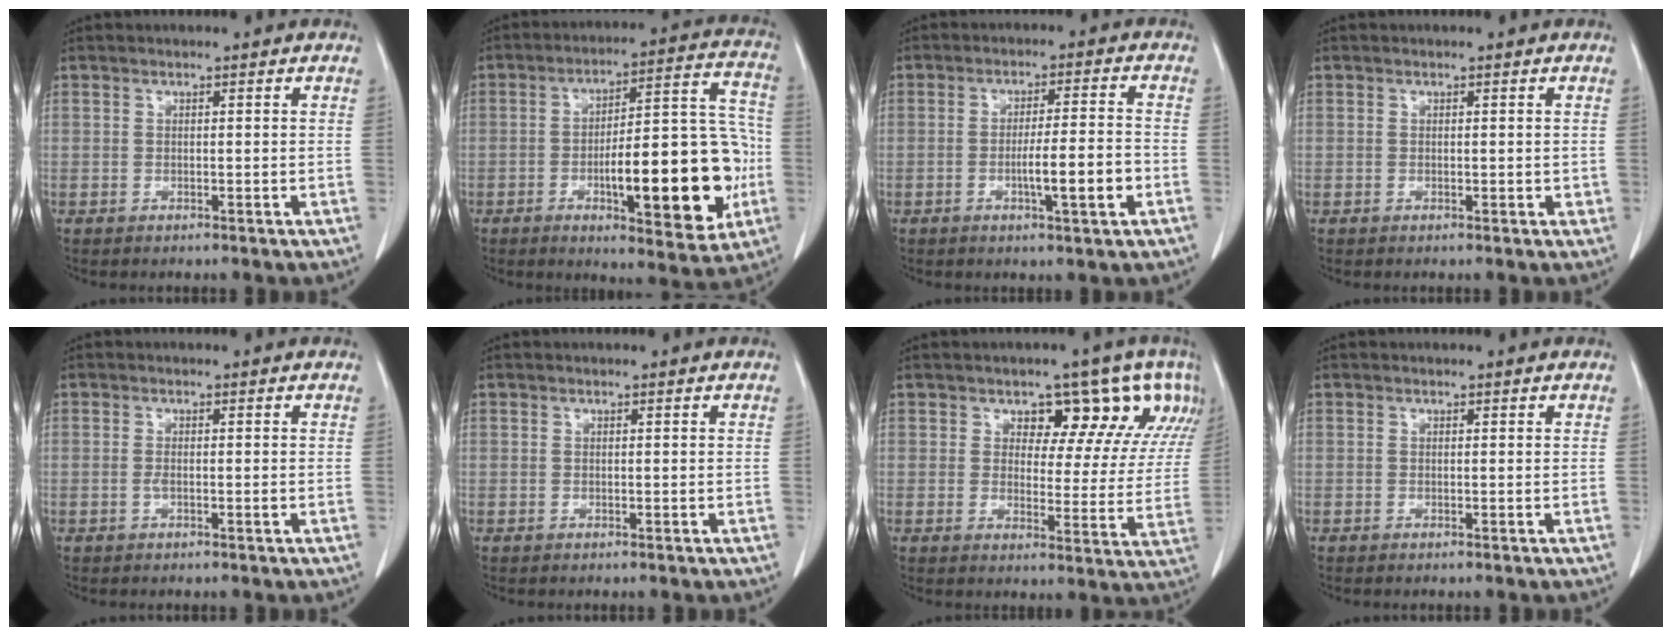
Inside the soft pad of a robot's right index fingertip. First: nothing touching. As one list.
[{"total": 20.1, "force": [-4.8, 5.3, 18.7], "torque": [-0.249, 0.026, -0.060]}, {"total": 7.0, "force": [-2.3, 0.2, 6.7], "torque": [-0.105, -0.001, -0.035]}, {"total": 0.7, "force": [0.0, 0.5, 0.5], "torque": [-0.006, 0.000, 0.001]}, {"total": 1.0, "force": [-0.4, 0.2, 0.9], "torque": [-0.015, 0.001, -0.006]}, {"total": 0.0}, {"total": 12.9, "force": [7.5, 7.0, 7.8], "torque": [-0.071, 0.007, 0.077]}, {"total": 0.0}]